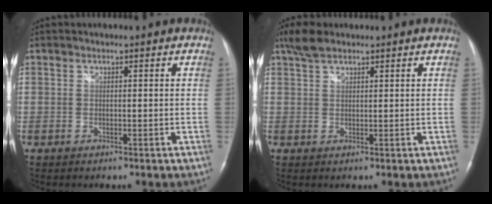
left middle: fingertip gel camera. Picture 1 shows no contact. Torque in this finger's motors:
{"motor_torque": [0.21, -0.02, -0.08, 0.02]}